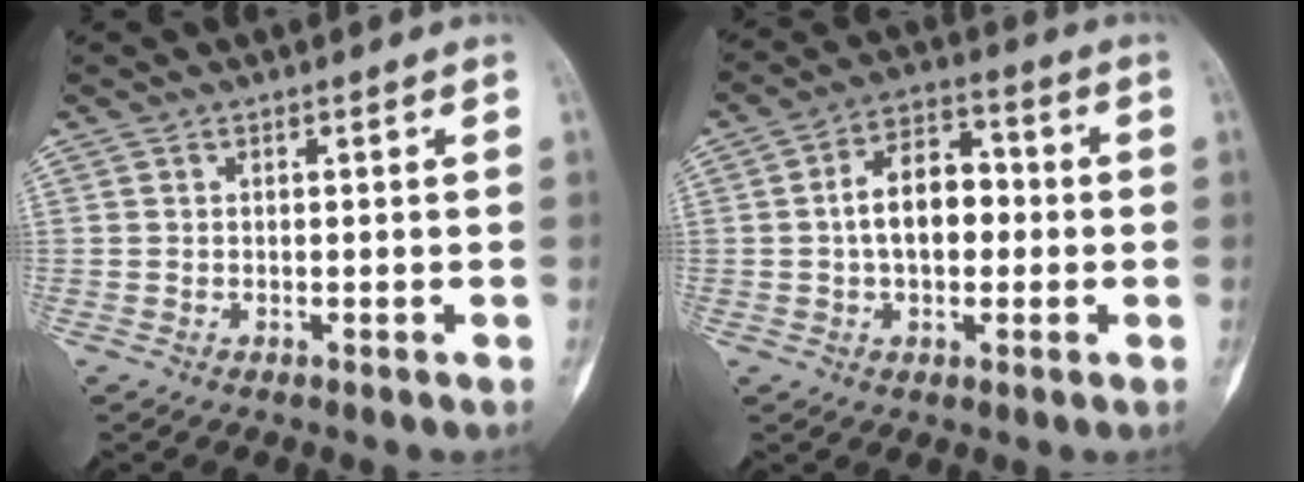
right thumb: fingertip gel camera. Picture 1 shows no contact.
{"total": 10.6, "force": [0.0, 6.7, 8.1], "torque": [-0.117, 0.029, -0.008]}